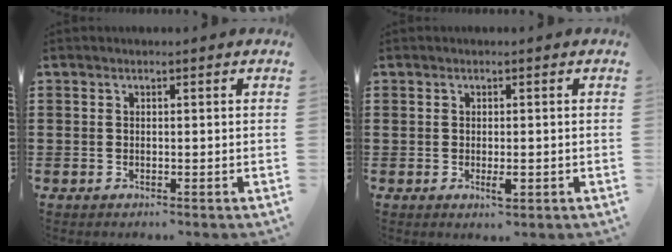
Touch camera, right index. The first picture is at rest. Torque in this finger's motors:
{"motor_torque": [0.14, 0.17, 0.10, 0.04]}